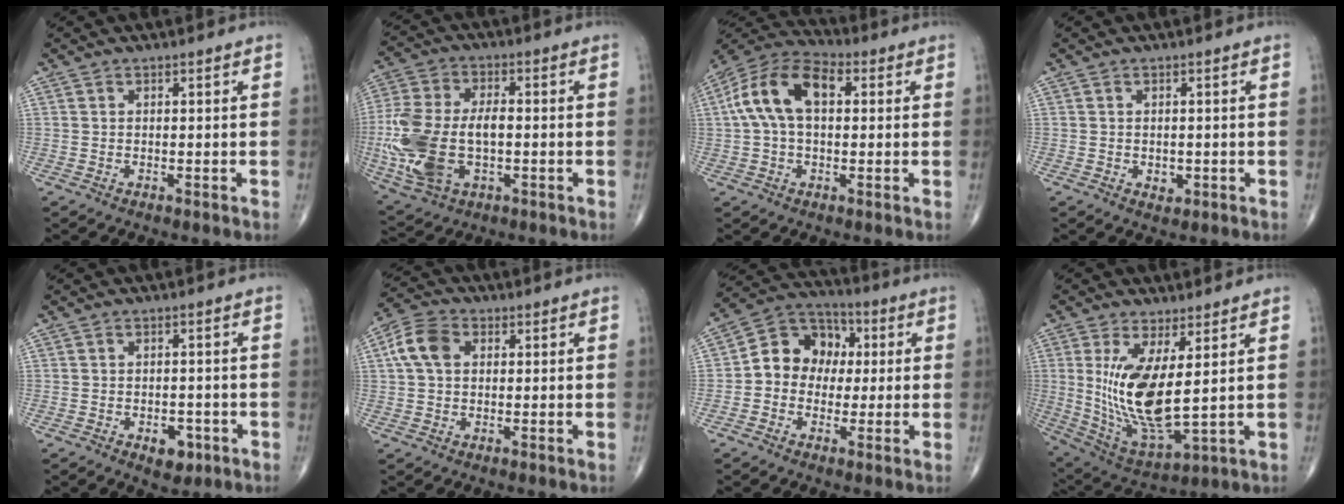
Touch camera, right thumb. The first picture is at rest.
{"total": 18.2, "force": [-2.5, 10.3, 14.8], "torque": [-0.334, 0.006, -0.037]}
{"total": 13.5, "force": [2.3, 7.9, 10.7], "torque": [-0.209, 0.037, 0.032]}
{"total": 1.7, "force": [-0.4, 1.2, 1.1], "torque": [-0.009, -0.001, -0.003]}
{"total": 4.2, "force": [-2.0, 2.6, 2.8], "torque": [-0.021, 0.006, -0.022]}
{"total": 7.1, "force": [1.5, 5.0, 4.8], "torque": [-0.095, 0.017, 0.022]}
{"total": 11.3, "force": [0.5, 9.5, 6.0], "torque": [-0.058, 0.030, -0.006]}
{"total": 15.2, "force": [2.5, 5.3, 14.1], "torque": [-0.281, -0.034, 0.067]}